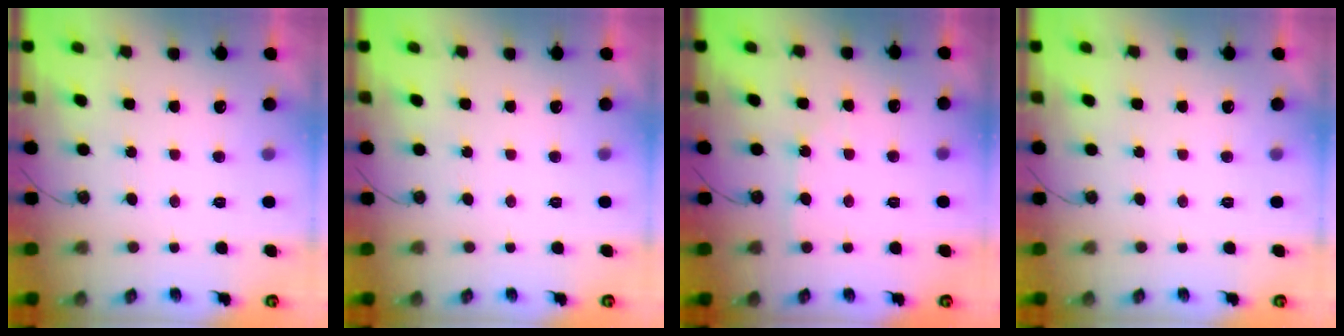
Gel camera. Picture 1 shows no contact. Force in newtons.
{"total": 0.0}
{"total": 4.5, "press": 4.5, "slide": 0.7}
{"total": 0.0}